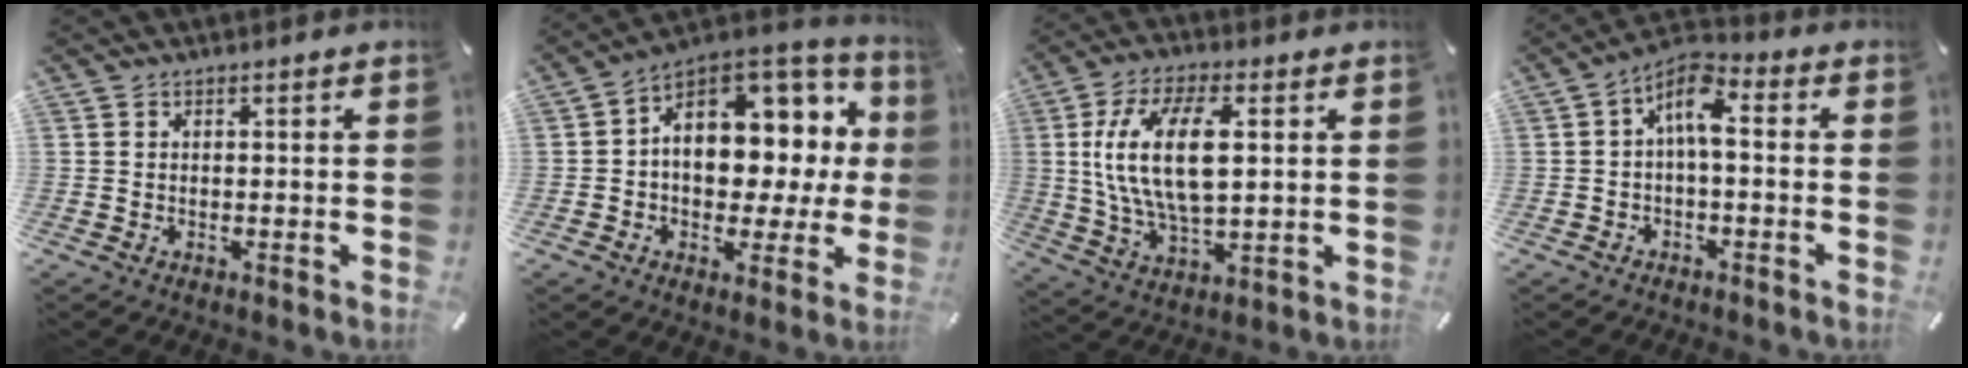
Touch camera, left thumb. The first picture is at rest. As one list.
[{"total": 12.0, "force": [2.4, 9.2, 7.4], "torque": [-0.086, -0.039, 0.047]}, {"total": 15.6, "force": [3.0, 7.4, 13.5], "torque": [-0.289, -0.005, 0.047]}, {"total": 7.1, "force": [0.8, 3.5, 6.1], "torque": [-0.115, 0.002, 0.012]}]